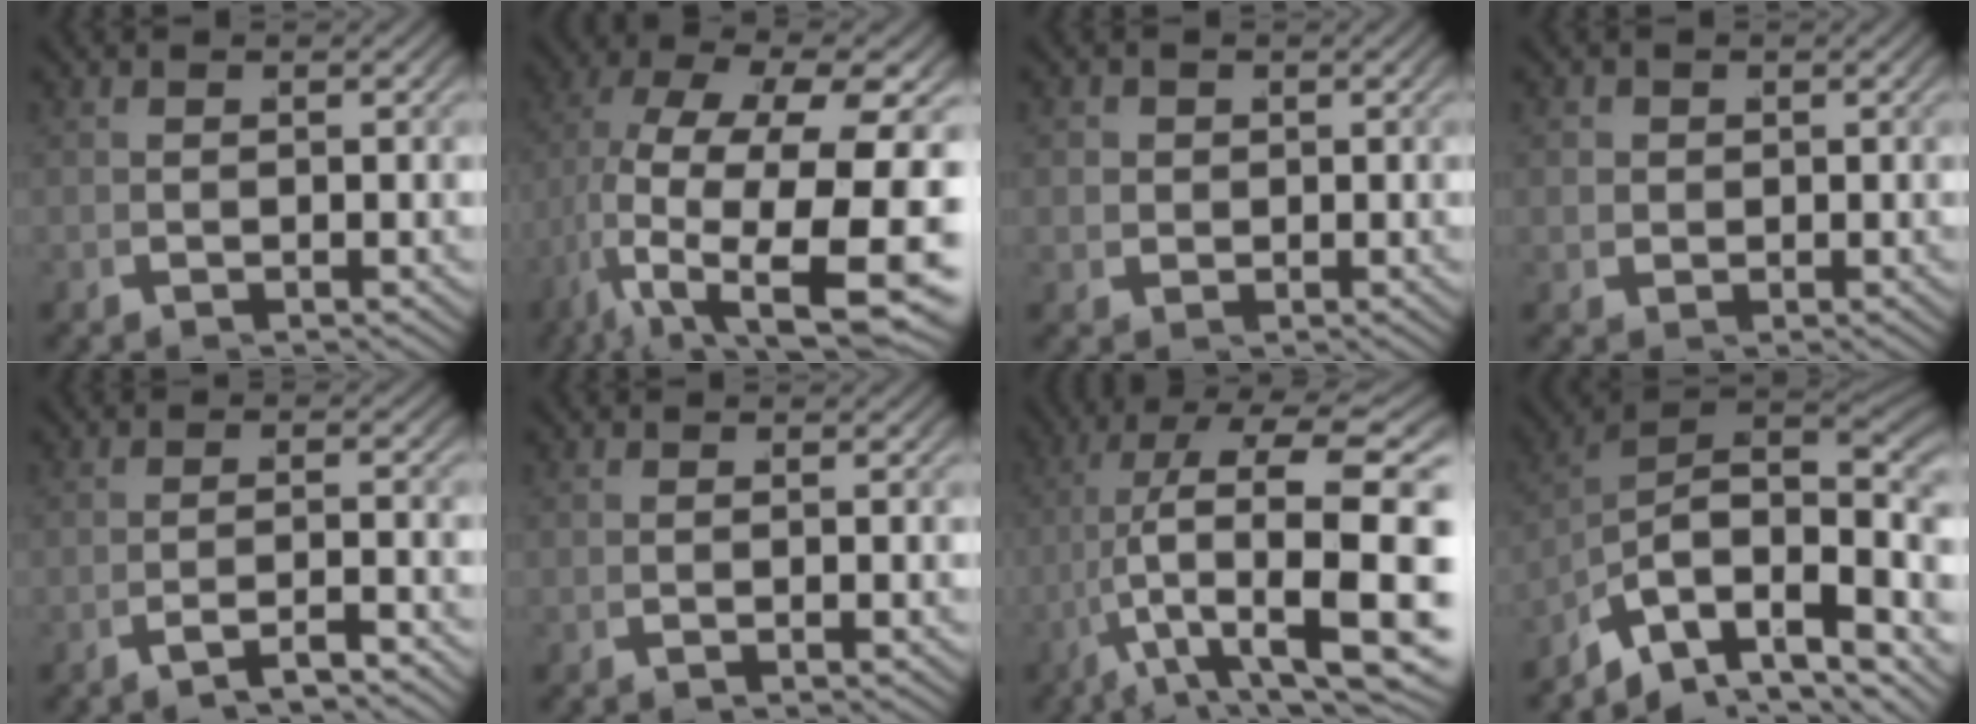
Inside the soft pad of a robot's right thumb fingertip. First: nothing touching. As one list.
[{"total": 14.2, "force": [-0.3, 7.5, 12.1], "torque": [-0.242, -0.061, 0.043]}, {"total": 2.5, "force": [0.6, 2.3, 0.8], "torque": [-0.022, -0.003, 0.011]}, {"total": 2.1, "force": [0.6, 1.9, 0.6], "torque": [-0.018, -0.002, 0.011]}, {"total": 1.8, "force": [-1.3, -0.2, 1.1], "torque": [-0.018, 0.010, -0.028]}, {"total": 0.0}, {"total": 14.4, "force": [0.2, 6.4, 12.9], "torque": [-0.232, -0.039, 0.039]}, {"total": 15.7, "force": [-1.1, 10.1, 12.0], "torque": [-0.206, -0.040, -0.006]}]